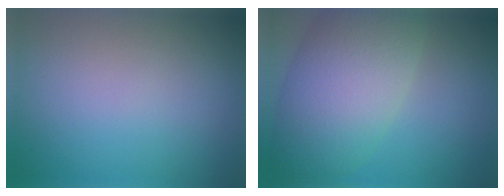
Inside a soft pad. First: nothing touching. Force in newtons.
{"total": 9.3, "press": 9.3, "slide": 0.1}